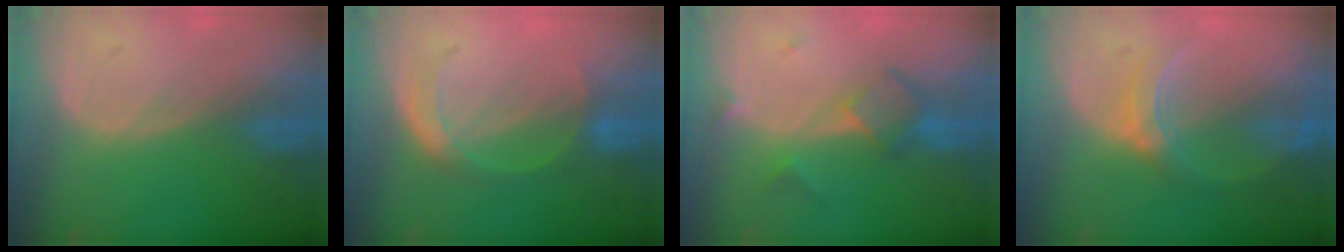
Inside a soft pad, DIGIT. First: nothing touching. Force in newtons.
{"total": 4.8, "press": 4.6, "slide": 1.3}
{"total": 6.0, "press": 5.2, "slide": 3.0}
{"total": 5.9, "press": 5.8, "slide": 1.2}